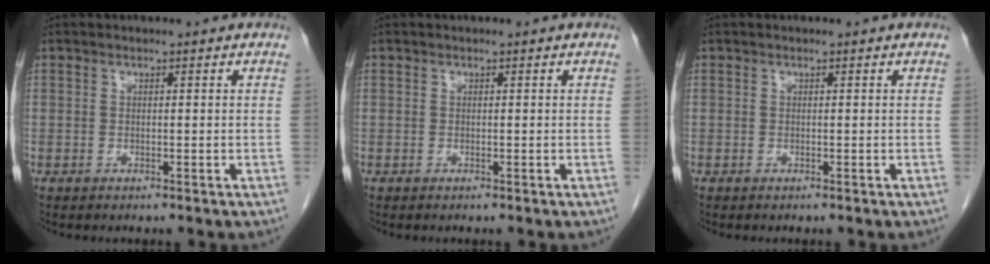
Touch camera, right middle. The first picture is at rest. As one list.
[{"total": 0.0}, {"total": 0.0}]